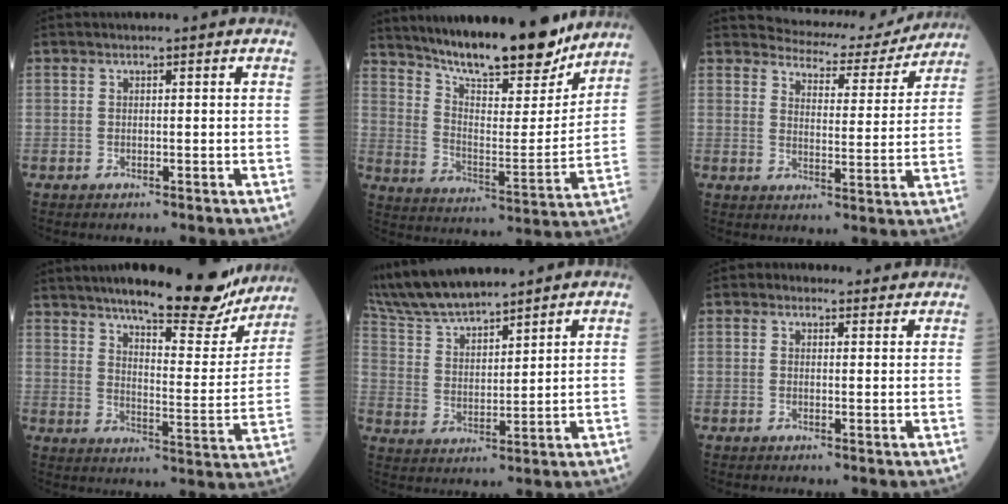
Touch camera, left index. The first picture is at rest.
{"total": 20.4, "force": [17.5, 3.7, 9.7], "torque": [-0.158, -0.018, 0.265]}
{"total": 10.8, "force": [10.5, 2.7, 0.8], "torque": [-0.005, -0.016, 0.123]}
{"total": 20.6, "force": [17.3, 4.2, 10.4], "torque": [-0.140, -0.023, 0.222]}
{"total": 12.2, "force": [11.1, 2.0, 4.5], "torque": [-0.099, 0.016, 0.217]}
{"total": 2.7, "force": [1.9, 1.9, 0.4], "torque": [-0.002, 0.014, 0.020]}